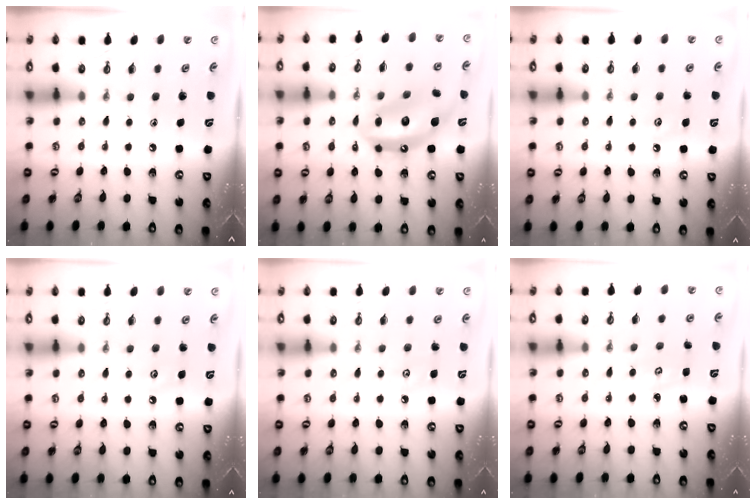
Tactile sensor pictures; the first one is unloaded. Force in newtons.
{"total": 13.6, "press": 13.5, "slide": 1.5}
{"total": 2.8, "press": 2.7, "slide": 0.5}
{"total": 2.8, "press": 2.7, "slide": 0.5}
{"total": 3.9, "press": 3.9, "slide": 0.4}
{"total": 2.8, "press": 2.8, "slide": 0.2}